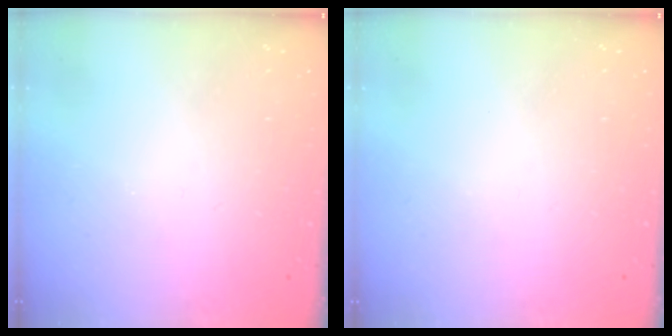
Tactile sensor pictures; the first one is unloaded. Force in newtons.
{"total": 0.0}